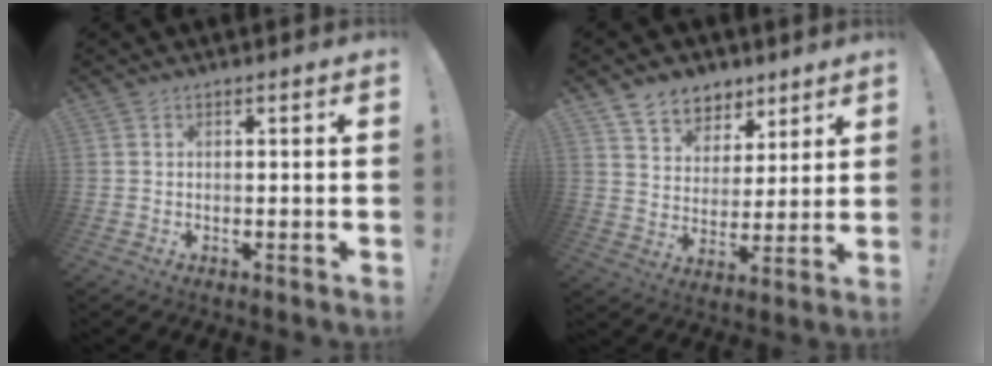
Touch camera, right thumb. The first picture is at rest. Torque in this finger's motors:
{"motor_torque": [0.01, 0.03, 0.10, 0.06, 0.00]}